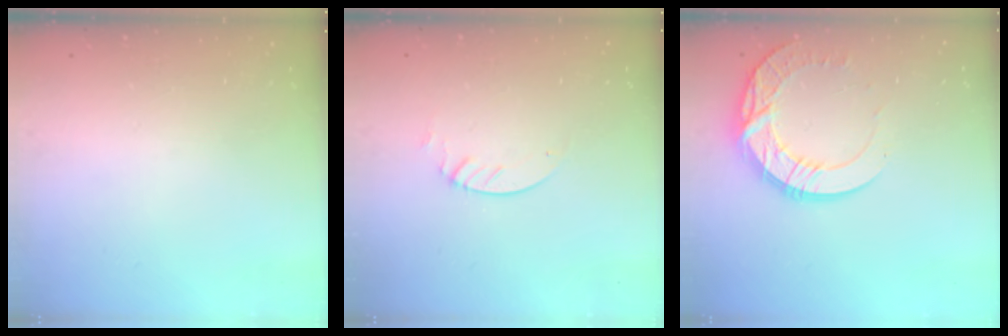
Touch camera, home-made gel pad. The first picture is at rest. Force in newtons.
{"total": 2.3, "press": 2.3, "slide": 0.2}
{"total": 14.4, "press": 14.4, "slide": 1.4}